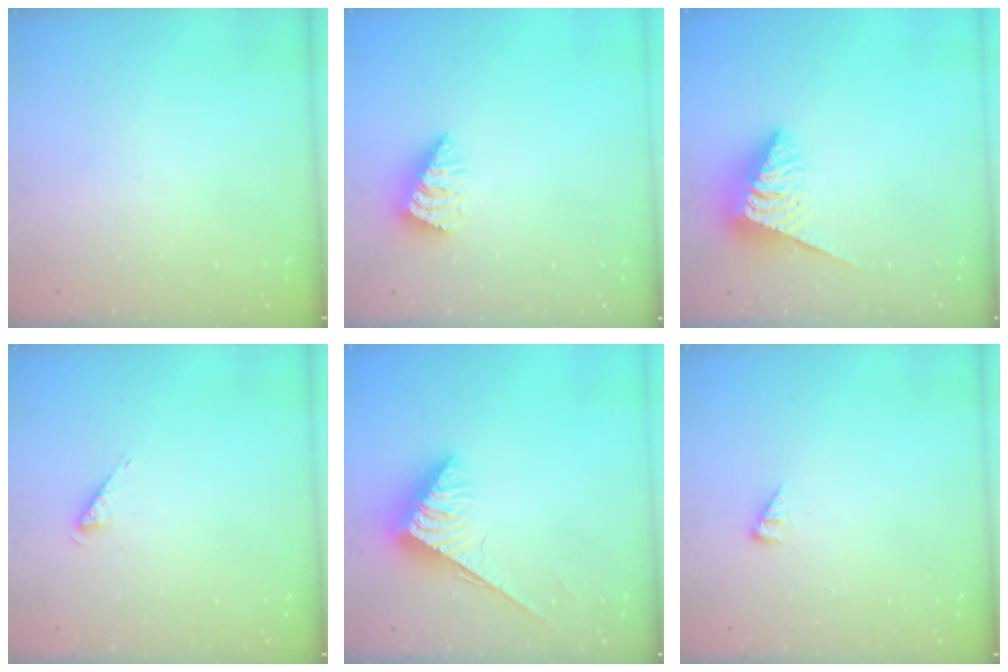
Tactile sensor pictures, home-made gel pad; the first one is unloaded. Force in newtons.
{"total": 1.9, "press": 1.9, "slide": 0.4}
{"total": 4.7, "press": 4.7, "slide": 0.3}
{"total": 2.7, "press": 2.7, "slide": 0.4}
{"total": 3.8, "press": 3.7, "slide": 0.5}
{"total": 2.7, "press": 2.7, "slide": 0.3}